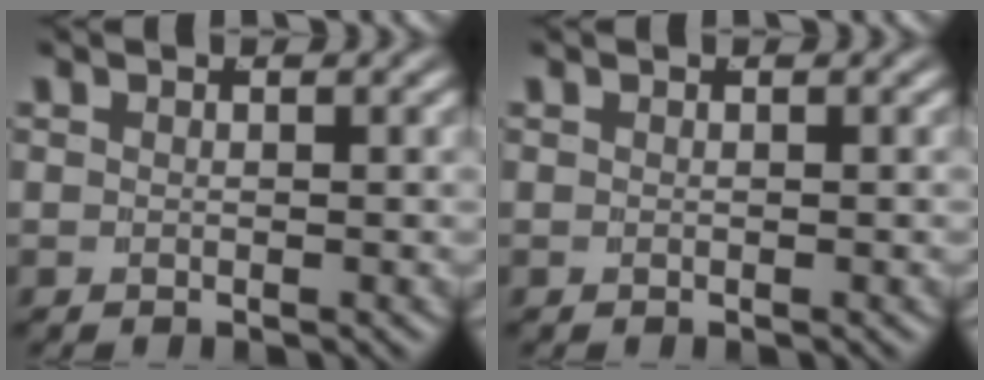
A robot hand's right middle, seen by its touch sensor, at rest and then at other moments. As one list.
[{"total": 0.0}]